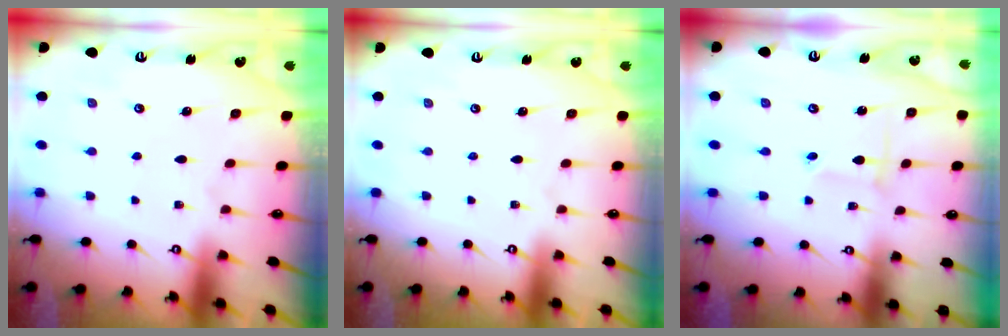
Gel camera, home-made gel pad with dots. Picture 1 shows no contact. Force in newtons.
{"total": 0.0}
{"total": 2.2, "press": 2.2, "slide": 0.2}